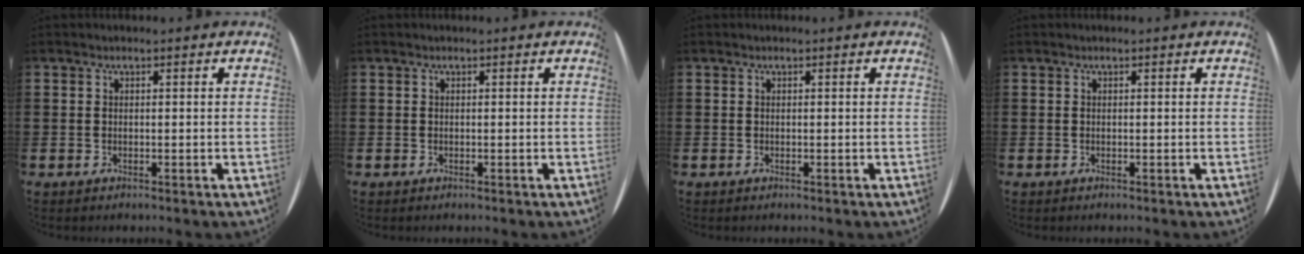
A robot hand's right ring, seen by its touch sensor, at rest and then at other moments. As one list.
[{"total": 0.0}, {"total": 0.0}, {"total": 0.0}]